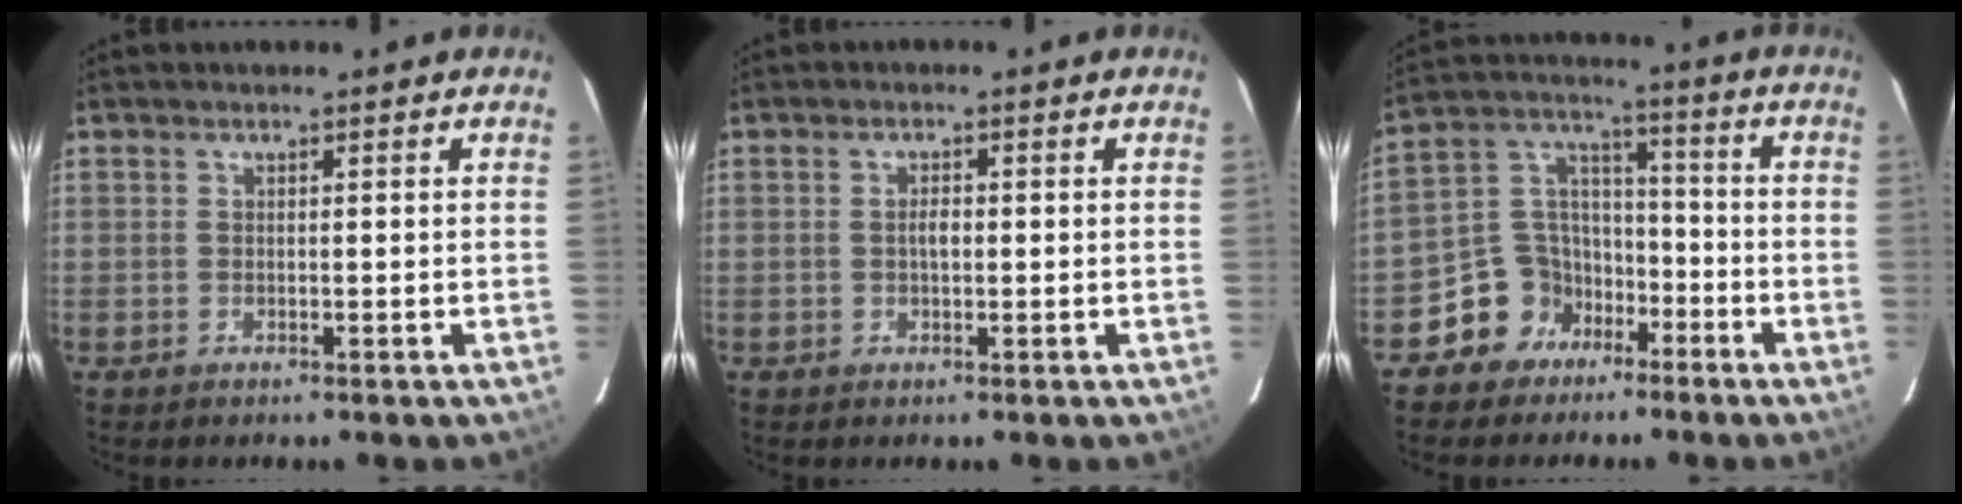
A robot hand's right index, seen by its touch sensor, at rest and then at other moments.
{"total": 1.7, "force": [-0.1, 0.8, 1.5], "torque": [-0.027, 0.005, -0.003]}
{"total": 10.4, "force": [-6.5, 7.9, 1.9], "torque": [-0.052, 0.051, -0.112]}